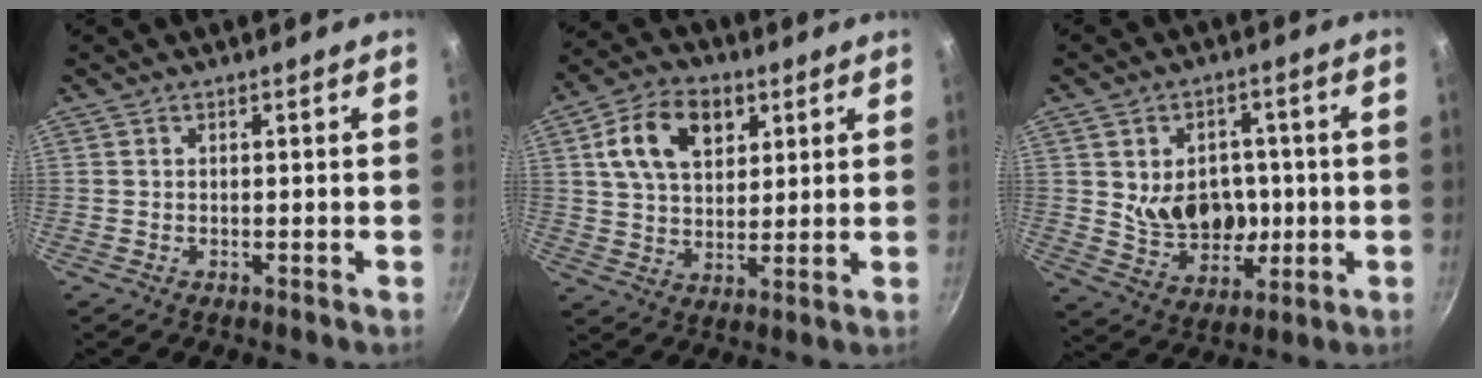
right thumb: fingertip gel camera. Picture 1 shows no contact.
{"total": 13.3, "force": [4.8, 8.8, 8.8], "torque": [-0.128, -0.001, 0.078]}
{"total": 12.7, "force": [0.2, 9.9, 7.9], "torque": [-0.083, -0.004, 0.020]}